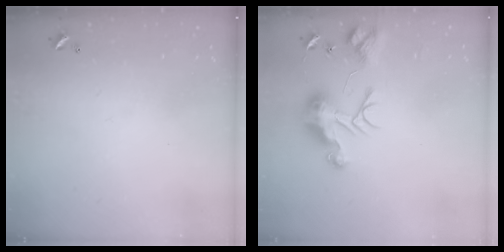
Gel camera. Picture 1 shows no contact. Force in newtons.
{"total": 12.0, "press": 12.0, "slide": 1.1}